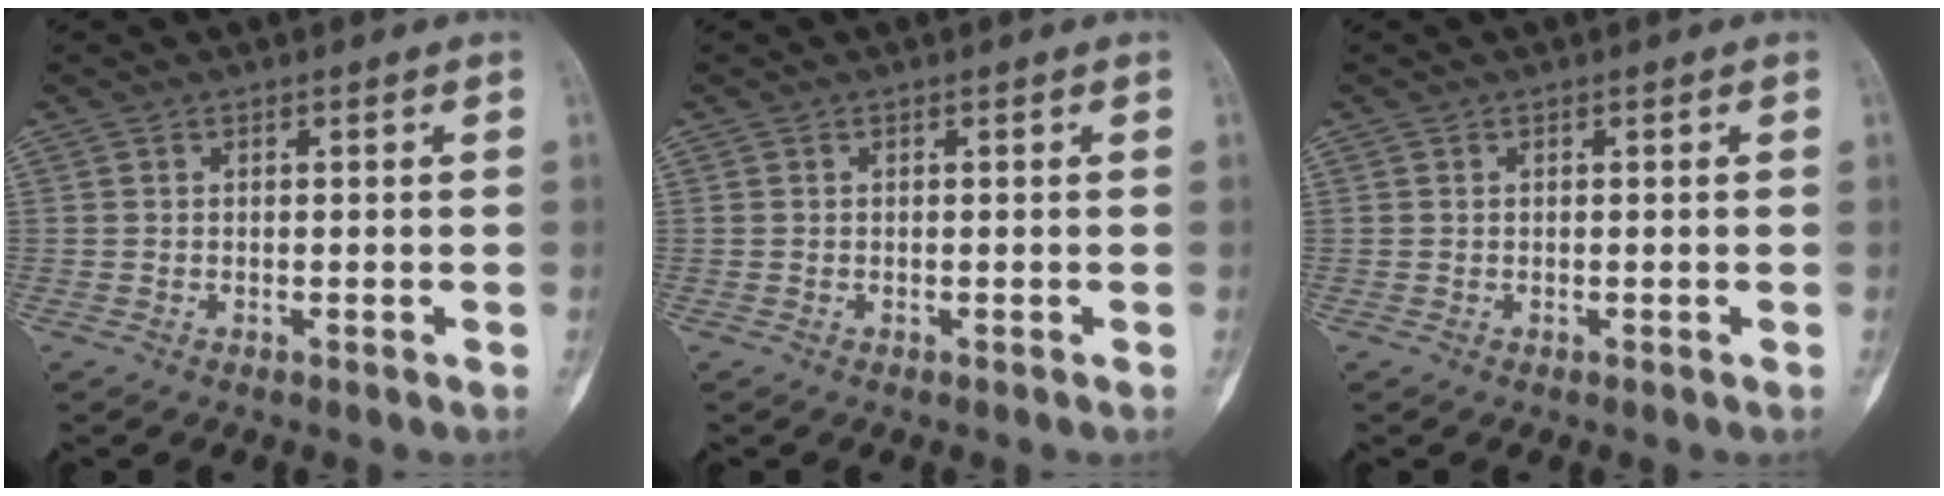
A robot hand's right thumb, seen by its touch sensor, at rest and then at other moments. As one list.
[{"total": 0.0}, {"total": 0.0}]